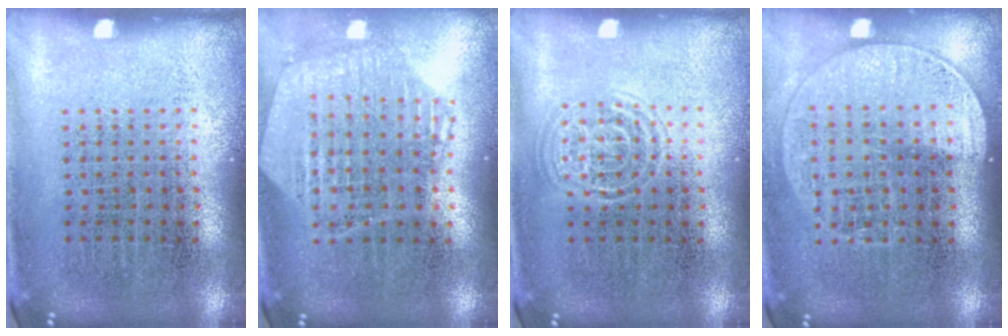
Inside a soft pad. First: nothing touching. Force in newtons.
{"total": 1.1, "press": 1.1, "slide": 0.2}
{"total": 1.5, "press": 1.5, "slide": 0.3}
{"total": 1.5, "press": 1.3, "slide": 0.7}